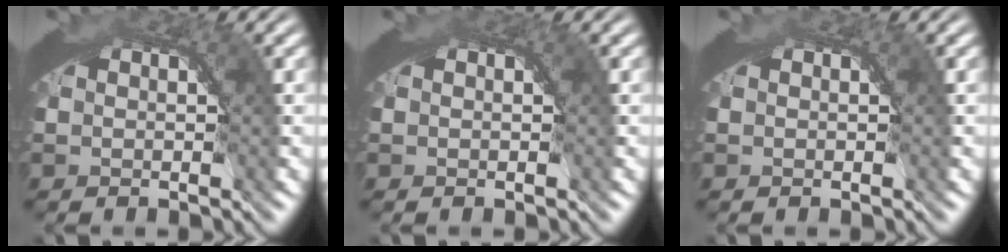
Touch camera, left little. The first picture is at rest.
{"total": 0.6, "force": [0.2, 0.1, 0.6], "torque": [-0.010, 0.002, 0.003]}
{"total": 0.0}